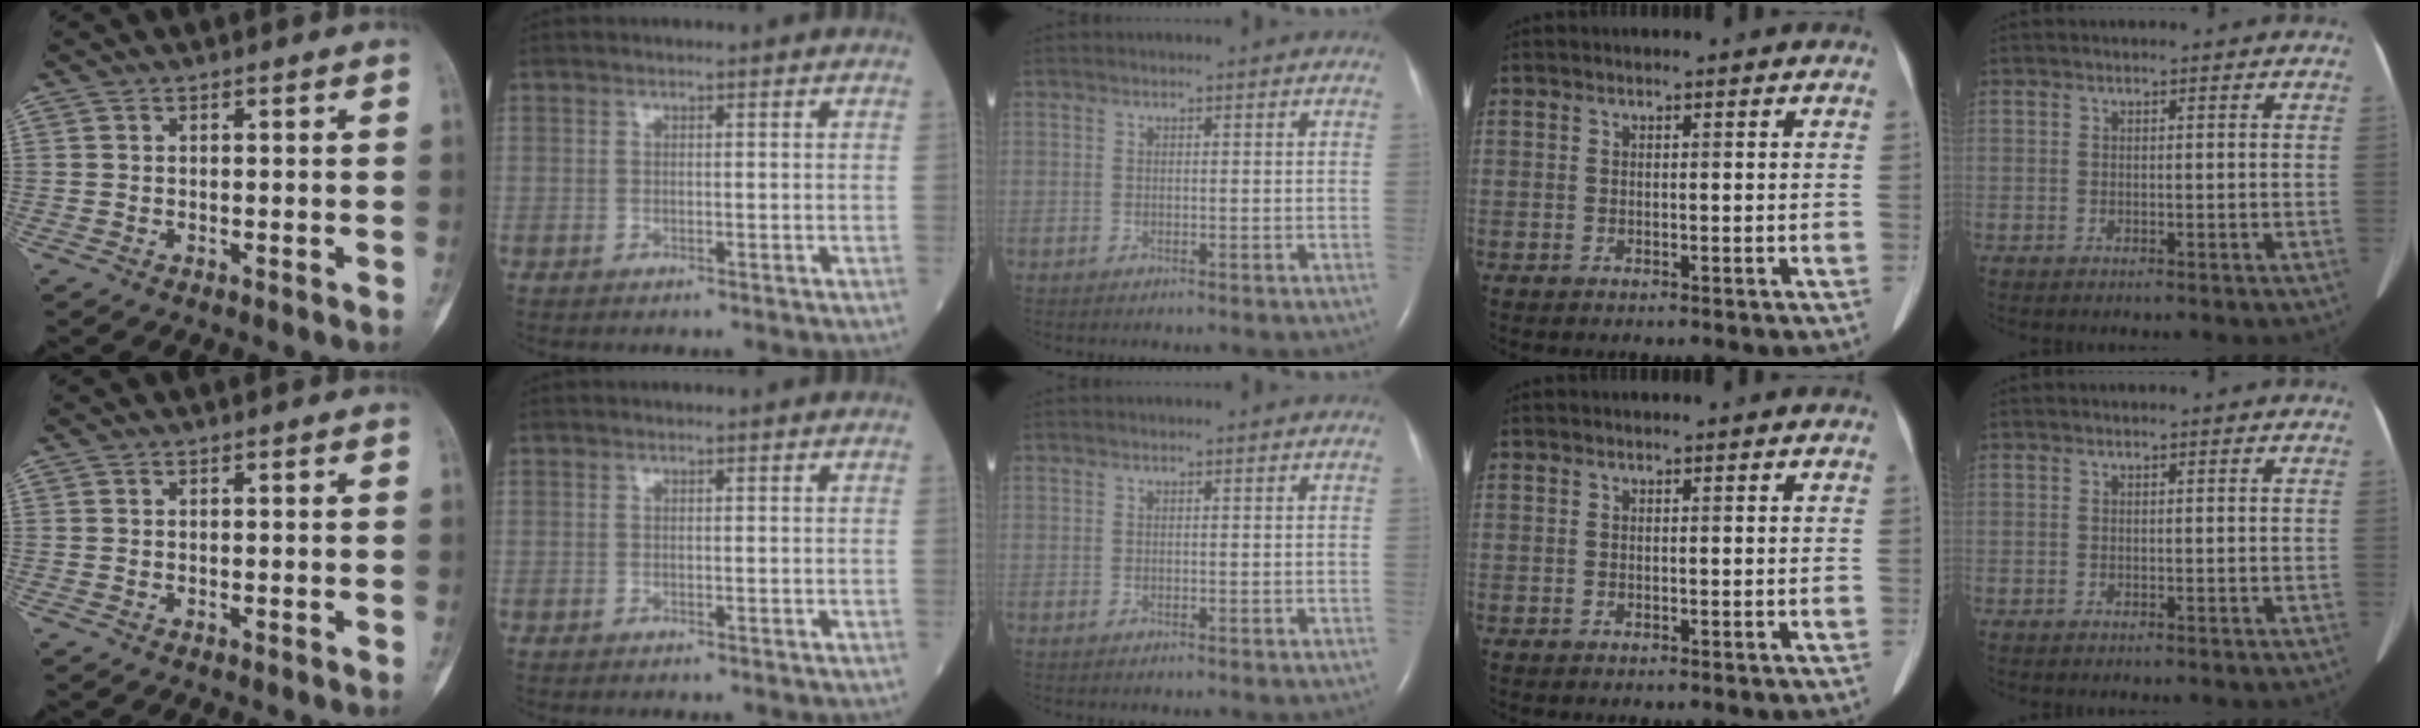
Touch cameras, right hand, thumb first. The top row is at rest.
{}